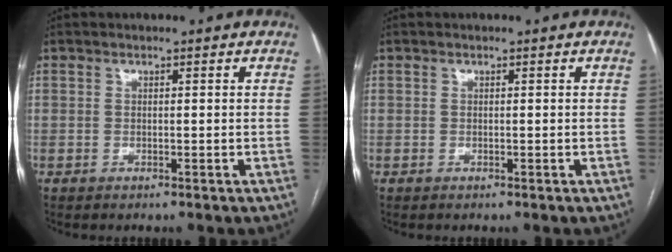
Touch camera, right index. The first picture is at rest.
{"total": 0.0}